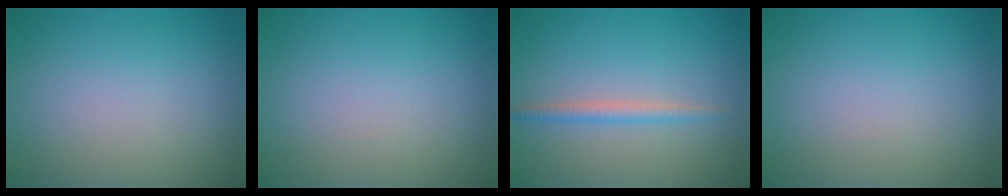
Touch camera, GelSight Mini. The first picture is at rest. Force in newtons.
{"total": 0.0}
{"total": 1.7, "press": 1.7, "slide": 0.0}
{"total": 0.0}